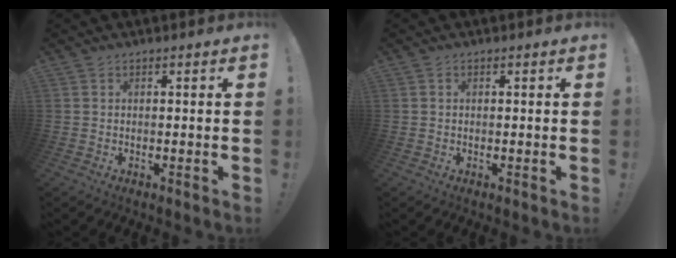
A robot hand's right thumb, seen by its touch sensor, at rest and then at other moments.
{"total": 0.0}